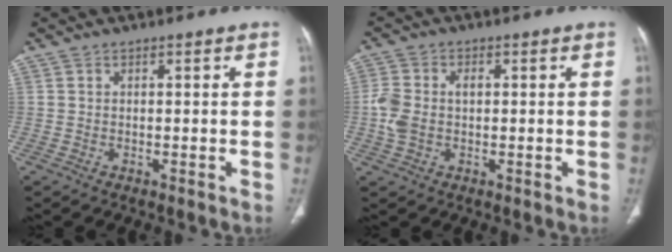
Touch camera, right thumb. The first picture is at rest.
{"total": 6.3, "force": [0.0, 4.2, 4.7], "torque": [-0.119, 0.018, 0.004]}